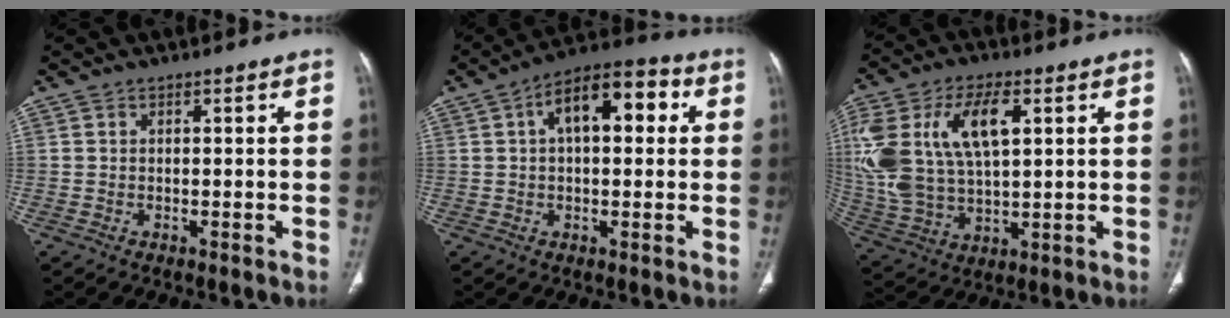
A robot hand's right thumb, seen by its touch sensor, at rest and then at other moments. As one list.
[{"total": 12.3, "force": [3.1, 6.3, 10.1], "torque": [-0.137, 0.032, 0.039]}, {"total": 21.8, "force": [5.9, 11.6, 17.5], "torque": [-0.378, 0.004, 0.115]}]